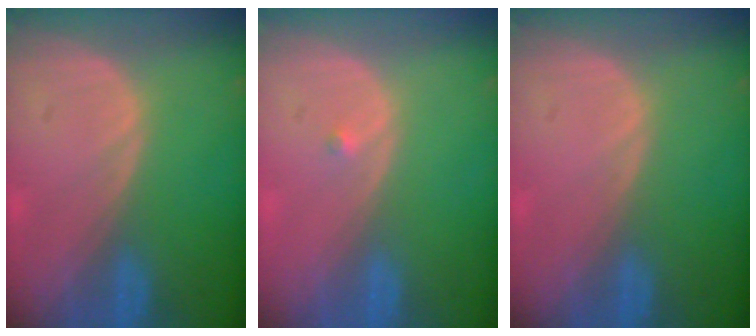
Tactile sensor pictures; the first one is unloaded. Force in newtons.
{"total": 0.5, "press": 0.4, "slide": 0.3}
{"total": 0.0}